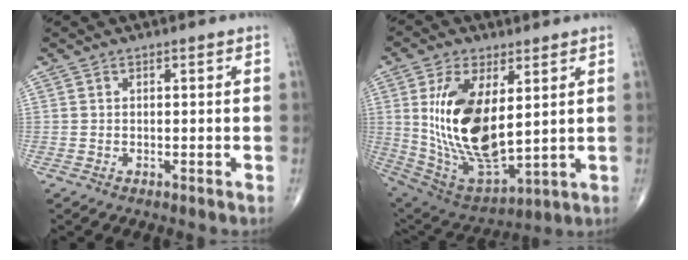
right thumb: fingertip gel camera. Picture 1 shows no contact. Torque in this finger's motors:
{"motor_torque": [0.86, 4.15, 2.29, 0.48, 0.26]}